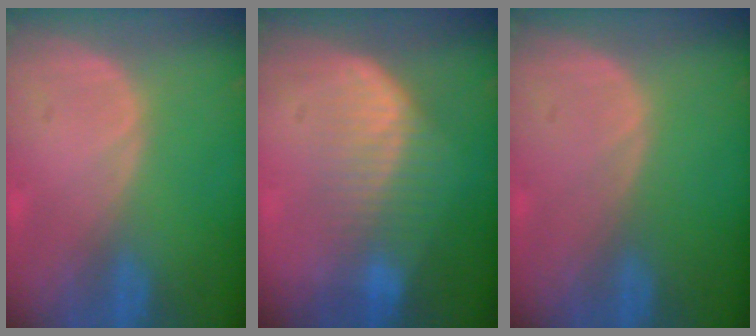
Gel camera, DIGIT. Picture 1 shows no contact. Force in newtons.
{"total": 6.9, "press": 6.5, "slide": 2.4}
{"total": 0.0}